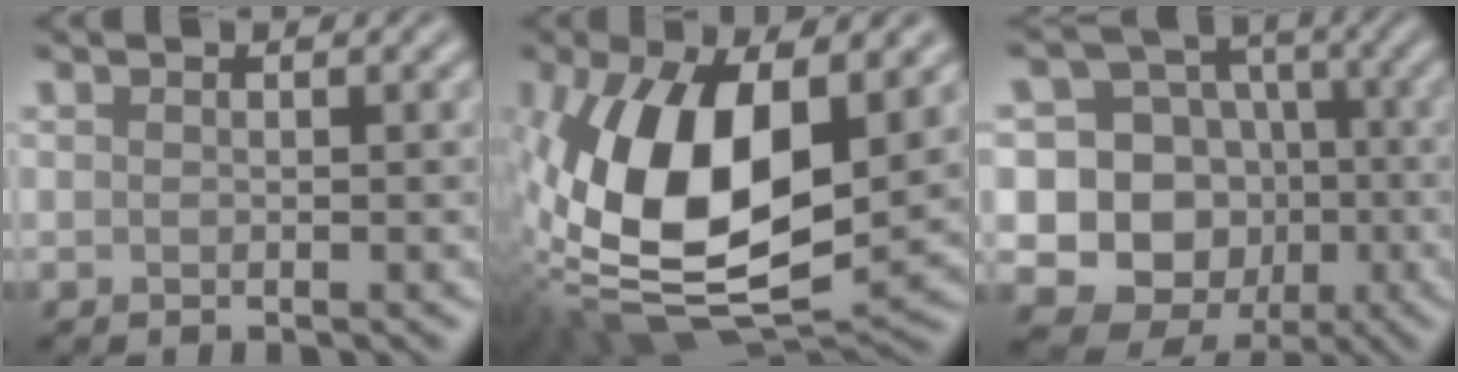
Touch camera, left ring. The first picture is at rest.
{"total": 15.3, "force": [0.2, 7.3, 13.4], "torque": [-0.264, -0.007, -0.004]}
{"total": 13.4, "force": [-1.6, 12.7, 3.8], "torque": [-0.103, 0.013, -0.032]}